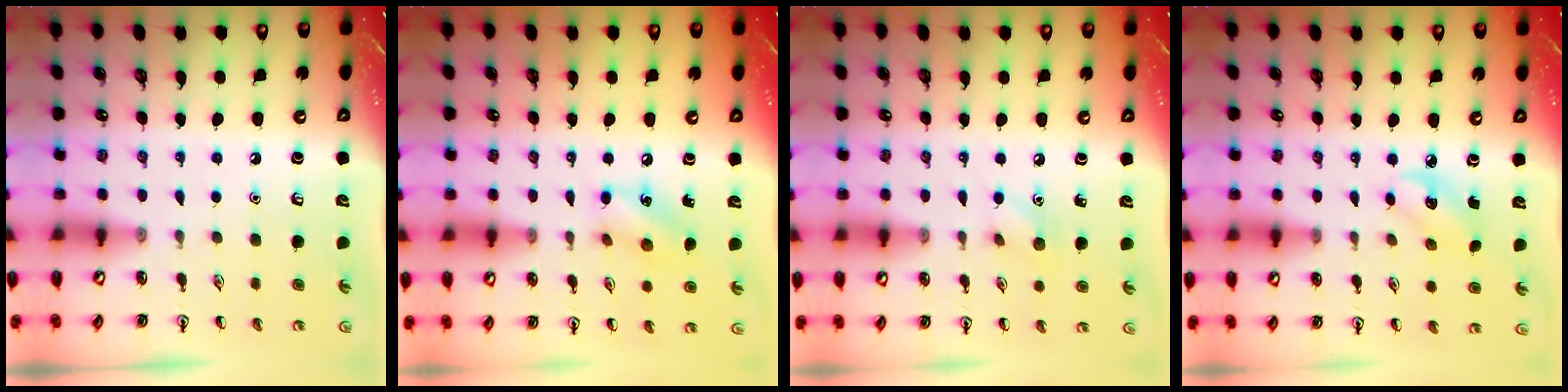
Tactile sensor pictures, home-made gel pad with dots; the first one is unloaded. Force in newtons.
{"total": 8.8, "press": 8.7, "slide": 1.2}
{"total": 5.1, "press": 4.8, "slide": 1.7}
{"total": 2.8, "press": 2.7, "slide": 0.8}